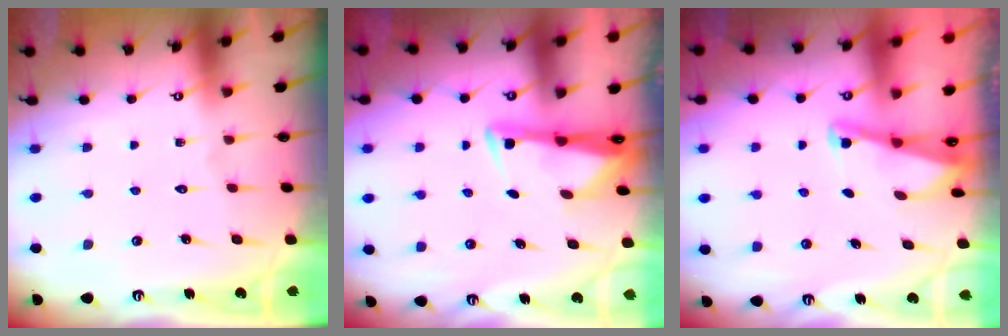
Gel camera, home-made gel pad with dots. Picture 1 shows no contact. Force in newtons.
{"total": 3.2, "press": 3.1, "slide": 0.9}
{"total": 1.9, "press": 1.9, "slide": 0.4}